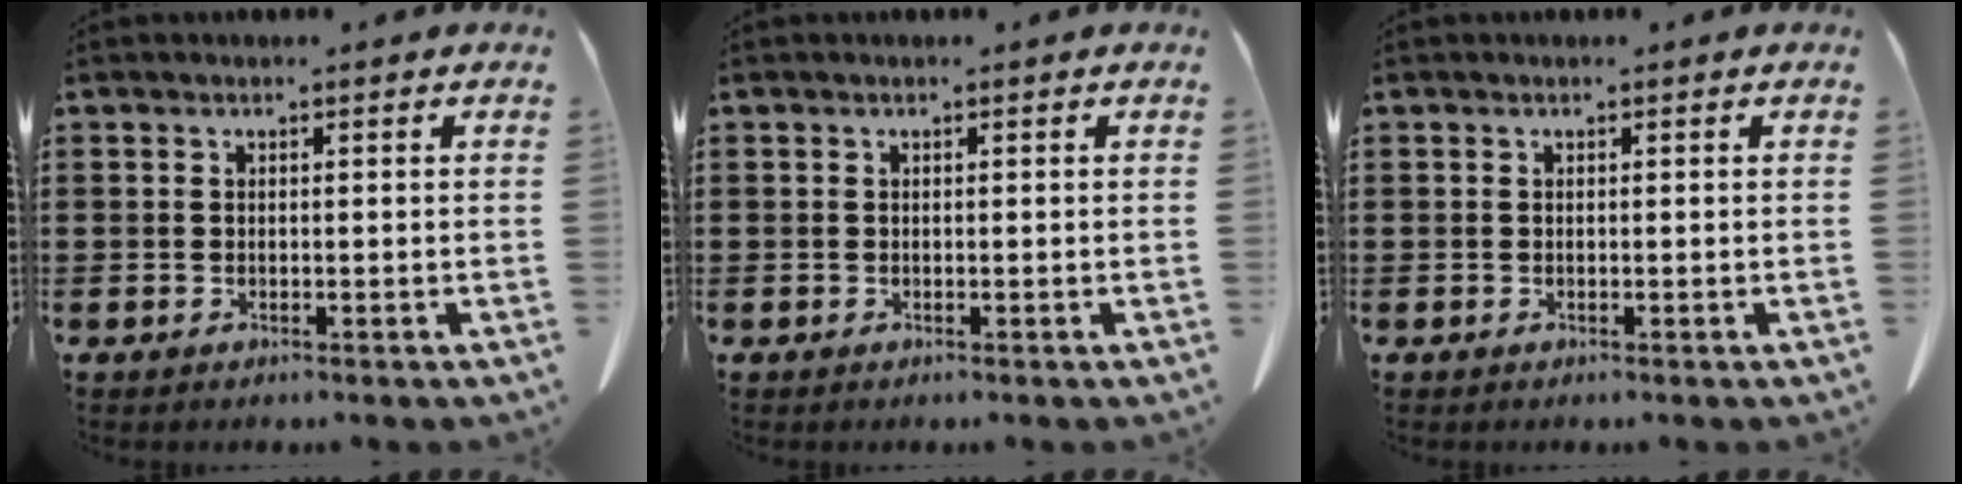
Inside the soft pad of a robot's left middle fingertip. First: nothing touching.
{"total": 0.0}
{"total": 0.0}